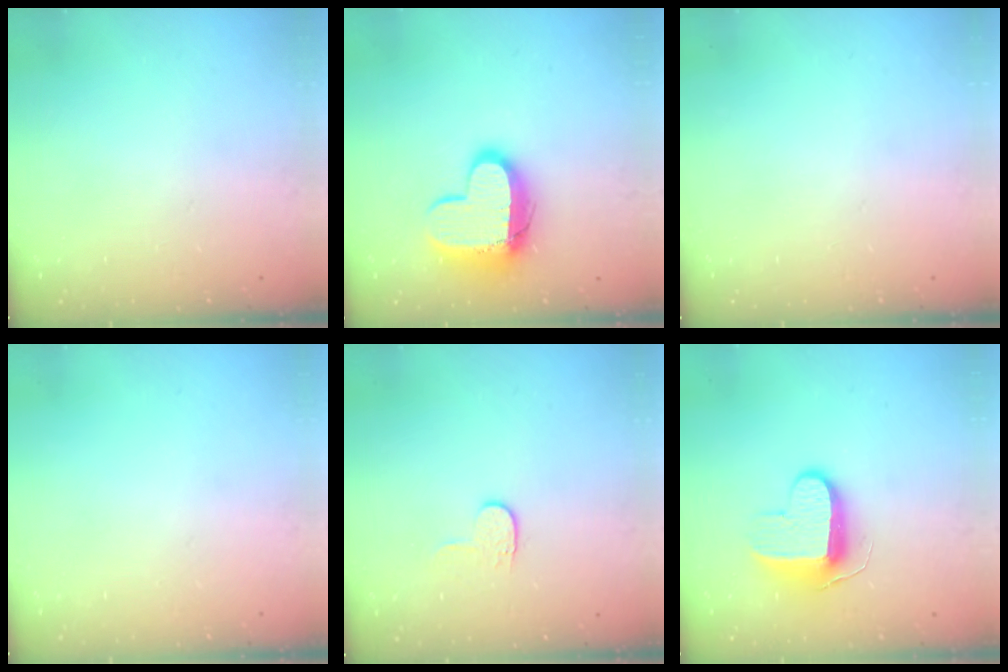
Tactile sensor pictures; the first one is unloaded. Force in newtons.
{"total": 12.7, "press": 12.7, "slide": 0.9}
{"total": 0.0}
{"total": 0.0}
{"total": 4.0, "press": 4.0, "slide": 0.5}
{"total": 10.0, "press": 10.0, "slide": 1.1}